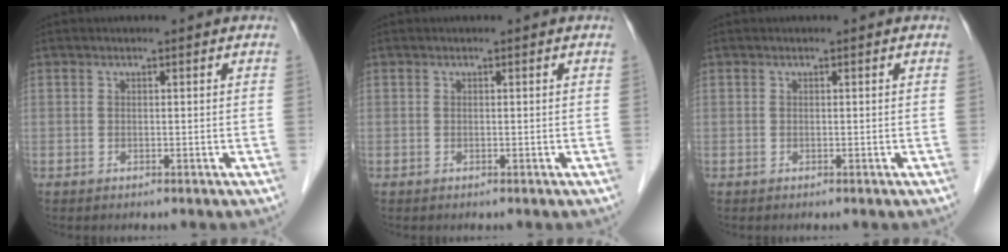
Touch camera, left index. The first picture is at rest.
{"total": 0.0}
{"total": 0.0}